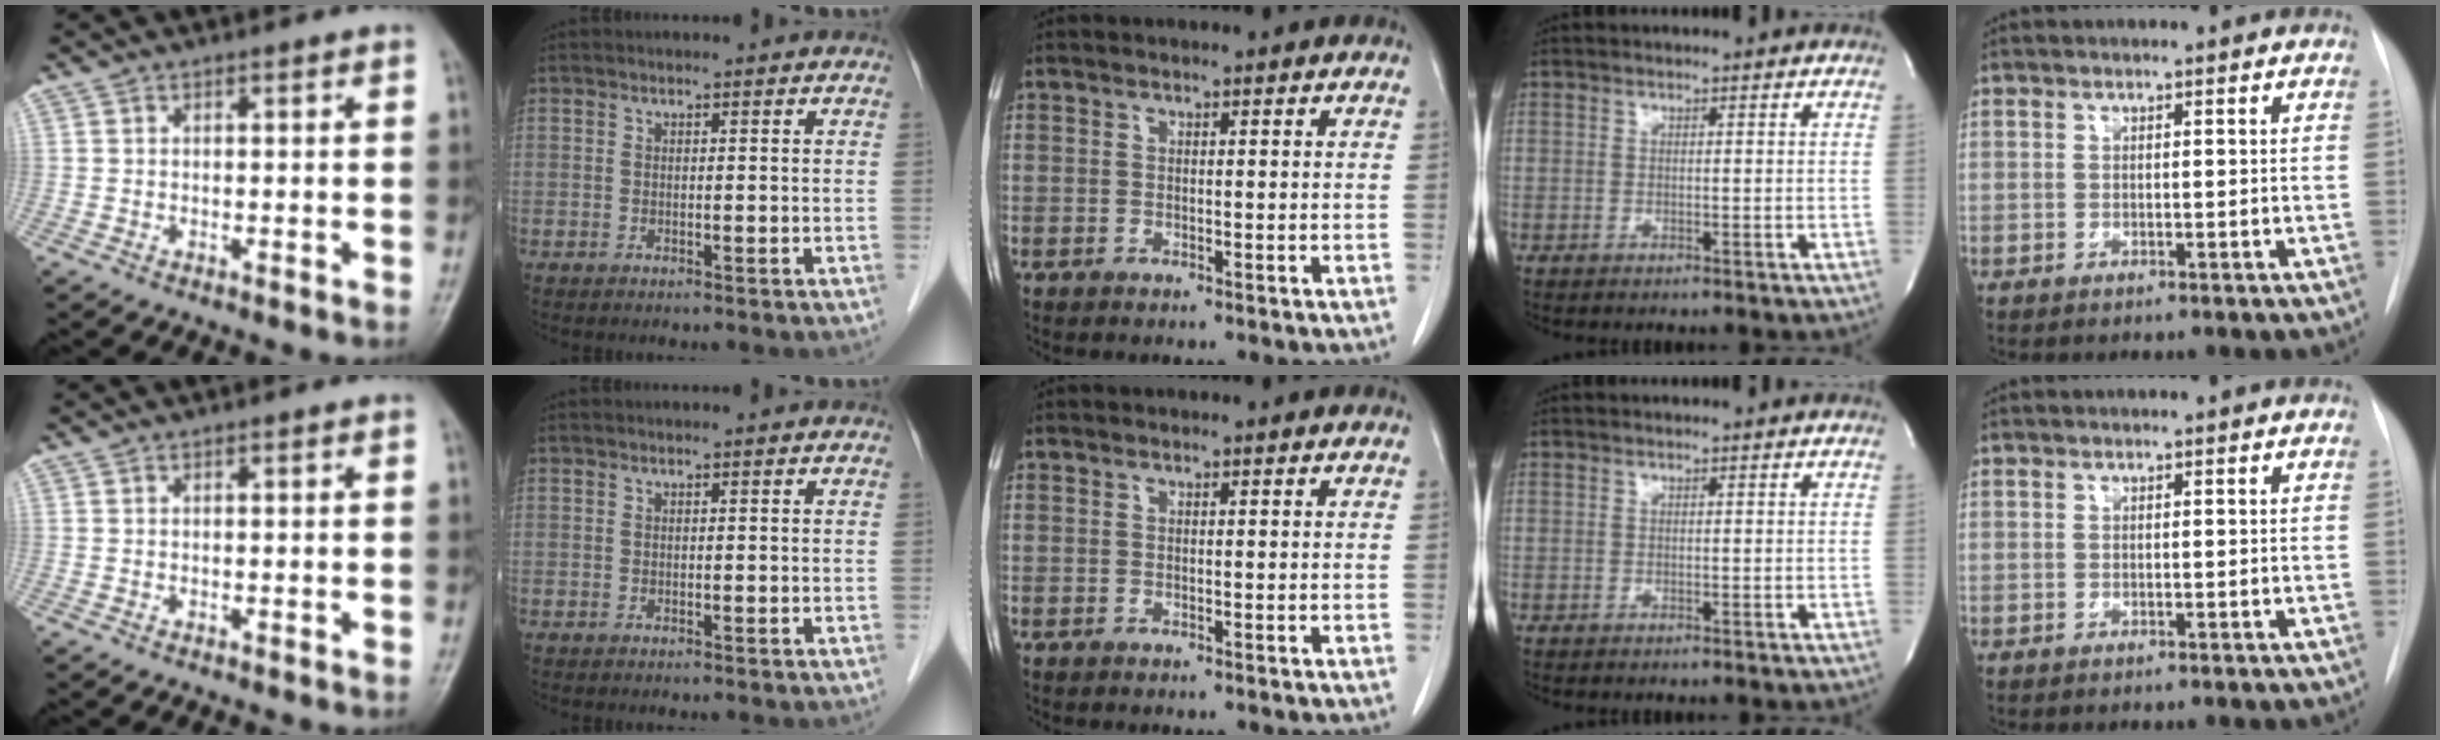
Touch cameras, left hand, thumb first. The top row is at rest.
{}